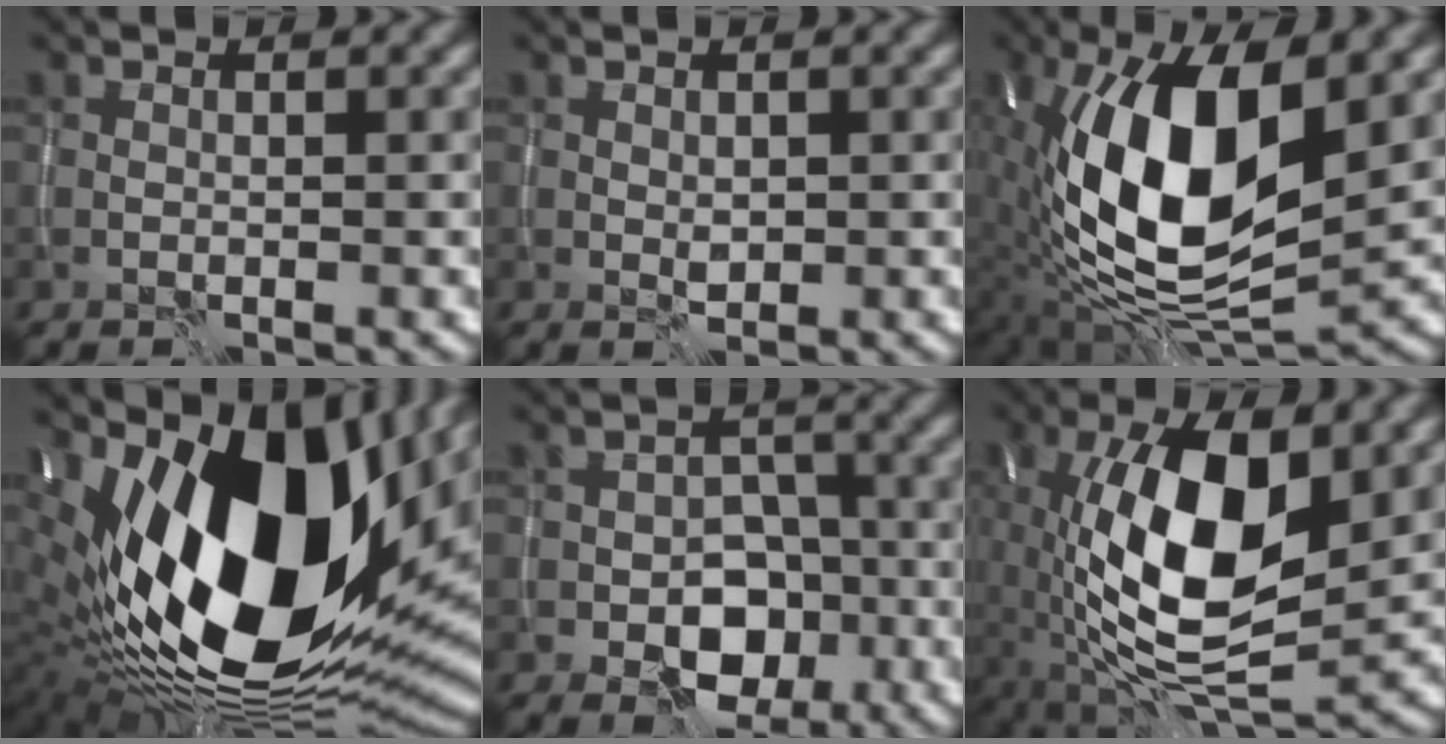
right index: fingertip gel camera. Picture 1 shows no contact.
{"total": 0.8, "force": [0.1, 0.6, 0.5], "torque": [-0.009, -0.004, 0.006]}
{"total": 14.3, "force": [0.7, 6.4, 12.8], "torque": [-0.233, 0.000, 0.002]}
{"total": 19.6, "force": [2.5, 9.9, 16.8], "torque": [-0.296, -0.003, 0.034]}
{"total": 5.4, "force": [-2.0, 3.9, 3.1], "torque": [-0.034, -0.005, -0.030]}
{"total": 13.3, "force": [0.1, 5.9, 11.9], "torque": [-0.207, 0.003, -0.007]}